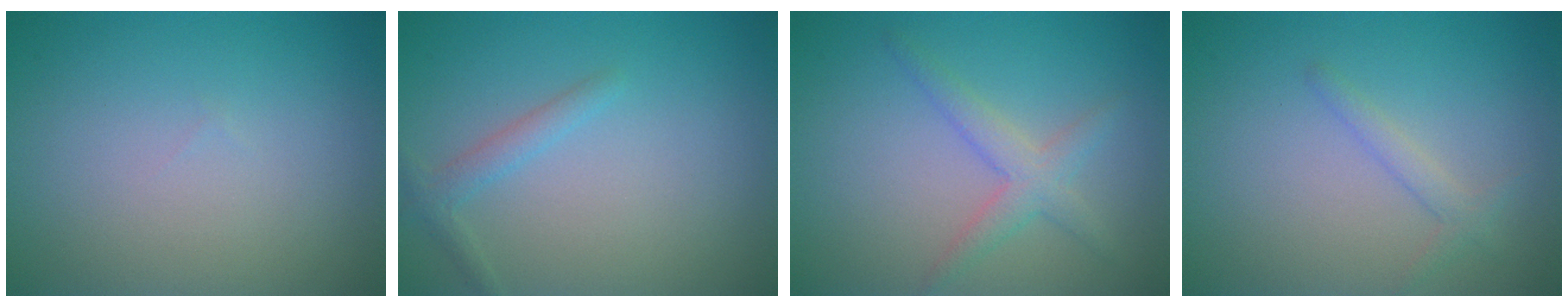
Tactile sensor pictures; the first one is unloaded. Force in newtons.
{"total": 1.6, "press": 1.6, "slide": 0.1}
{"total": 1.9, "press": 1.9, "slide": 0.1}
{"total": 1.4, "press": 1.4, "slide": 0.0}